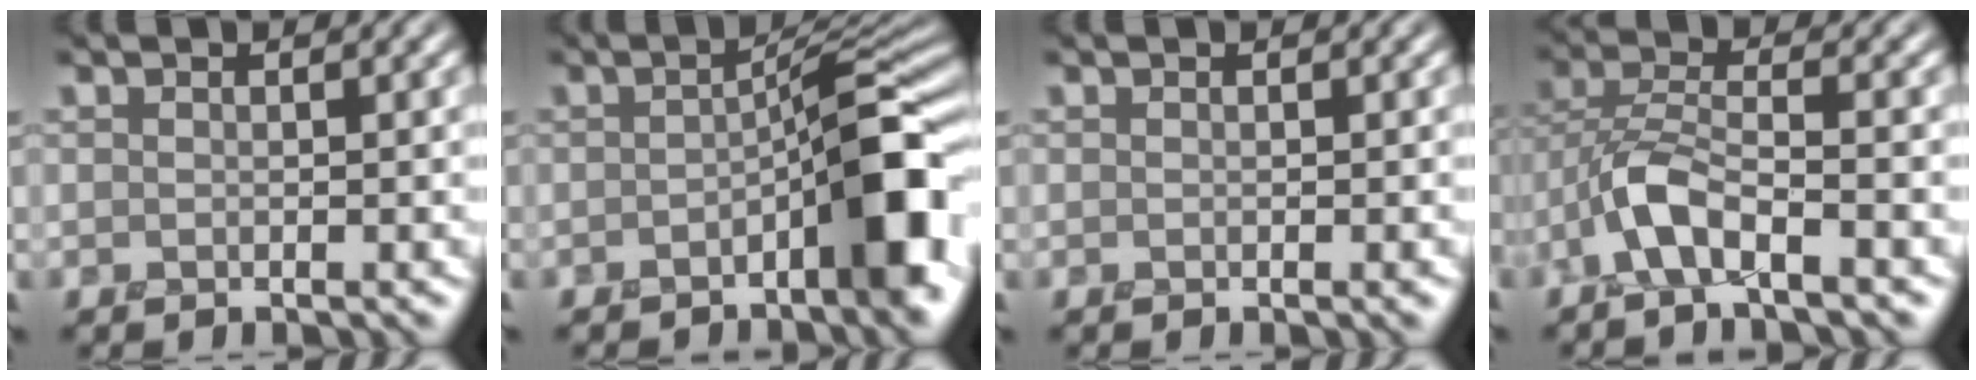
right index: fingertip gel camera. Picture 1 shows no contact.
{"total": 8.2, "force": [-2.8, 2.9, 7.1], "torque": [-0.095, 0.011, -0.052]}
{"total": 0.6, "force": [-0.3, 0.2, 0.5], "torque": [-0.008, -0.002, -0.005]}
{"total": 4.0, "force": [-2.4, 0.8, 3.1], "torque": [-0.063, 0.013, -0.053]}